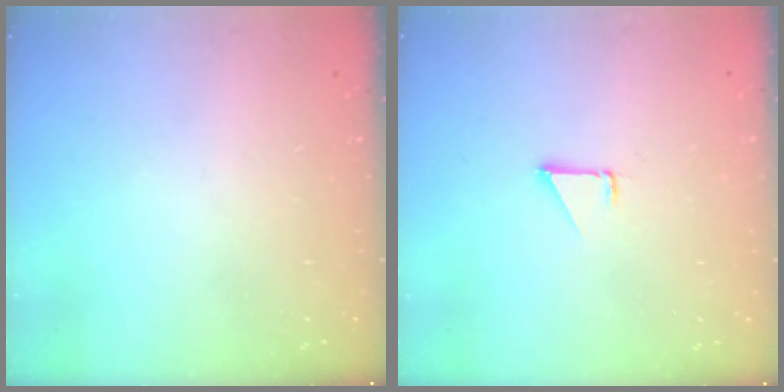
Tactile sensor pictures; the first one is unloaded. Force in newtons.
{"total": 1.5, "press": 1.5, "slide": 0.1}